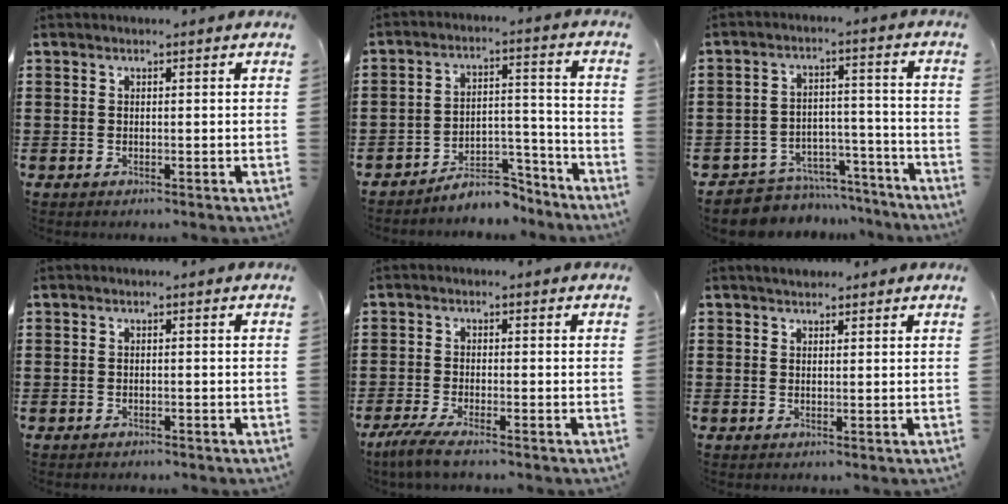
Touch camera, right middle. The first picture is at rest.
{"total": 6.7, "force": [-6.2, 1.8, 1.4], "torque": [-0.015, 0.022, -0.117]}
{"total": 6.3, "force": [-6.1, 1.6, 0.4], "torque": [-0.005, 0.023, -0.121]}
{"total": 0.5, "force": [-0.5, 0.0, 0.1], "torque": [-0.004, -0.003, -0.010]}
{"total": 3.5, "force": [-2.7, 0.0, 2.2], "torque": [-0.059, -0.018, -0.055]}
{"total": 1.4, "force": [1.3, 0.6, 0.0], "torque": [0.004, 0.001, 0.024]}